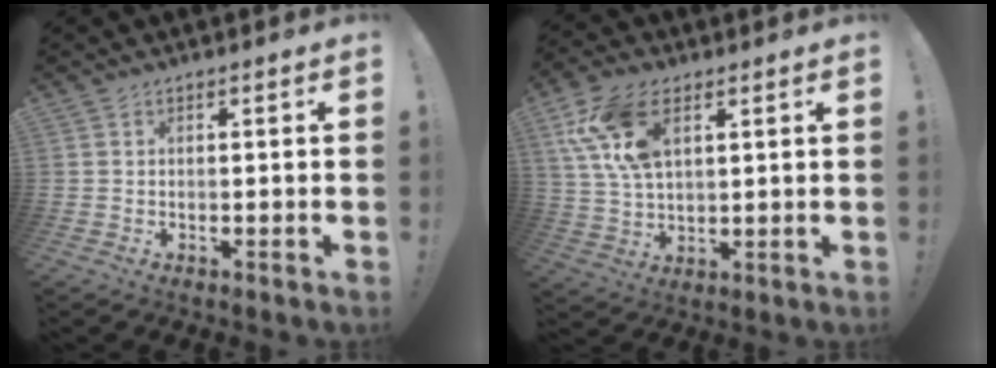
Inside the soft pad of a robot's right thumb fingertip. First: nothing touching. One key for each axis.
{"total": 14.4, "fx": 6.2, "fy": 8.3, "fz": 10.0, "tx": -0.206, "ty": -0.013, "tz": 0.115}